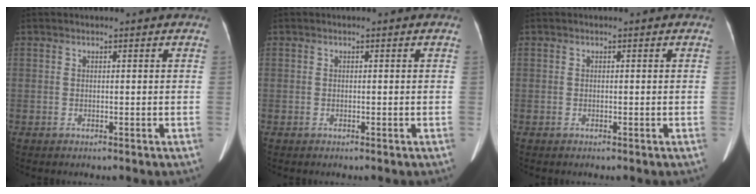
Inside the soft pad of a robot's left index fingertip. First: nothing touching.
{"total": 0.0}
{"total": 0.0}